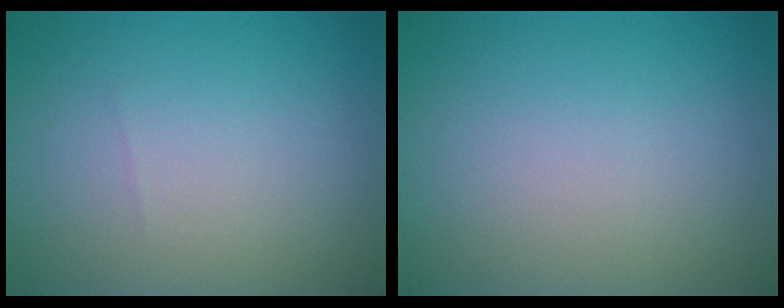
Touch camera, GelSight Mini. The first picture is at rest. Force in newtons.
{"total": 0.0}